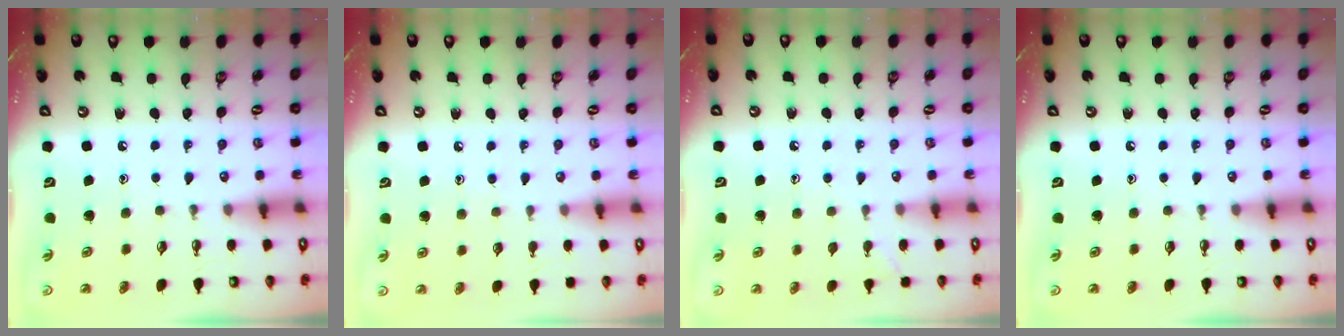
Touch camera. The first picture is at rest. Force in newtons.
{"total": 5.9, "press": 5.8, "slide": 0.7}
{"total": 5.6, "press": 5.5, "slide": 0.6}
{"total": 0.0}